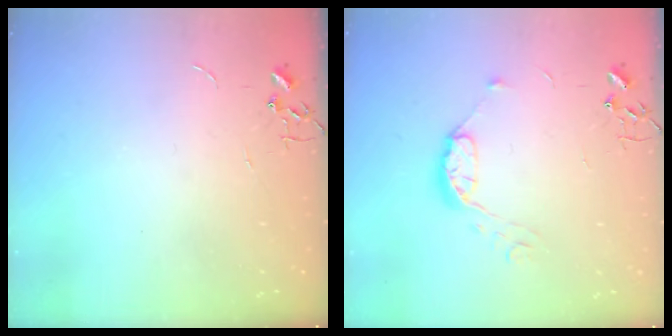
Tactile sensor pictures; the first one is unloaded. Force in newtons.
{"total": 8.8, "press": 8.8, "slide": 0.5}